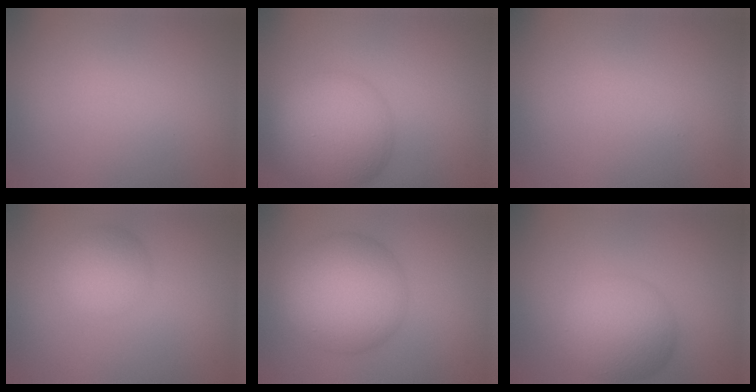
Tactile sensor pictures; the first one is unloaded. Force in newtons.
{"total": 8.3, "press": 8.3, "slide": 0.1}
{"total": 0.0}
{"total": 3.0, "press": 3.0, "slide": 0.0}
{"total": 8.6, "press": 8.6, "slide": 0.1}
{"total": 5.7, "press": 5.7, "slide": 0.0}